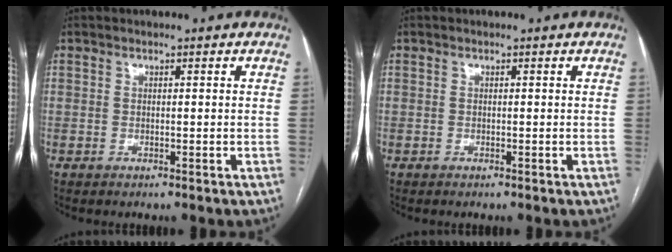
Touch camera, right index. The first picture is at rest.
{"total": 0.0}